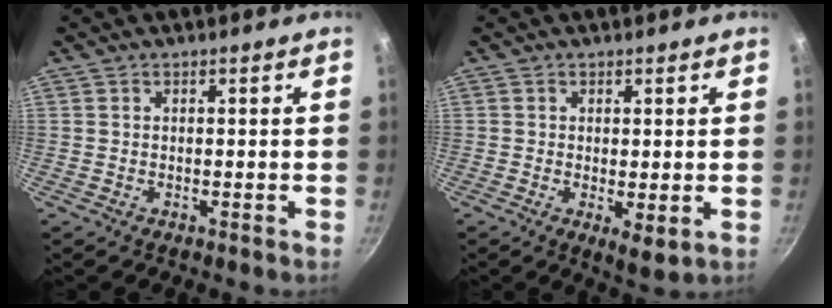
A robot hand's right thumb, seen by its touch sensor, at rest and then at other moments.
{"total": 4.0, "force": [-0.2, 1.6, 3.6], "torque": [-0.057, -0.018, -0.001]}